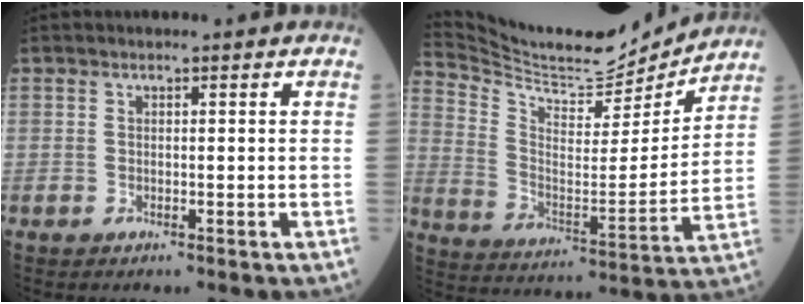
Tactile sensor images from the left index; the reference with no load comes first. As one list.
[{"total": 17.1, "force": [16.6, 1.6, 3.7], "torque": [-0.085, -0.034, 0.264]}]